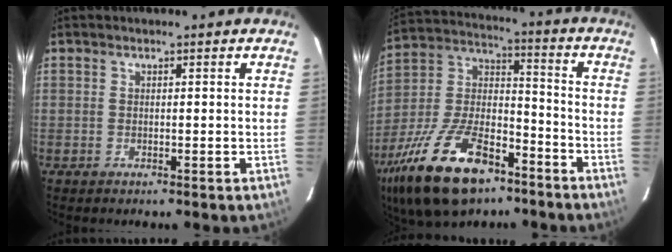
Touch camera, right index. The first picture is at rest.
{"total": 24.1, "force": [-14.5, 11.2, 15.6], "torque": [-0.318, -0.005, -0.248]}